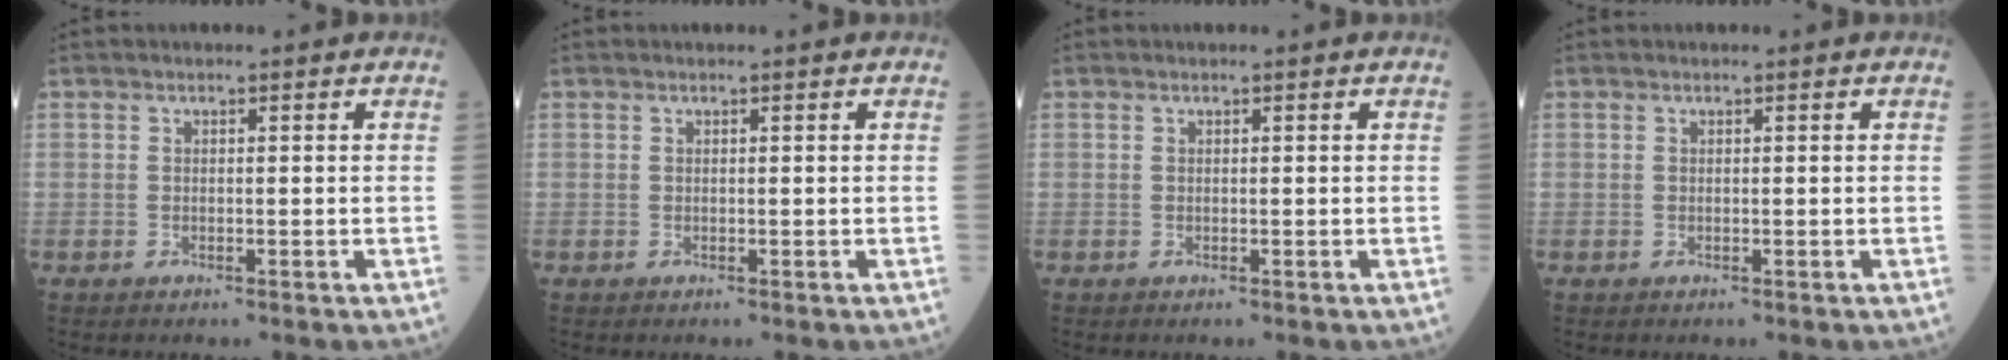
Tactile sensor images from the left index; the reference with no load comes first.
{"total": 0.0}
{"total": 0.0}
{"total": 0.0}